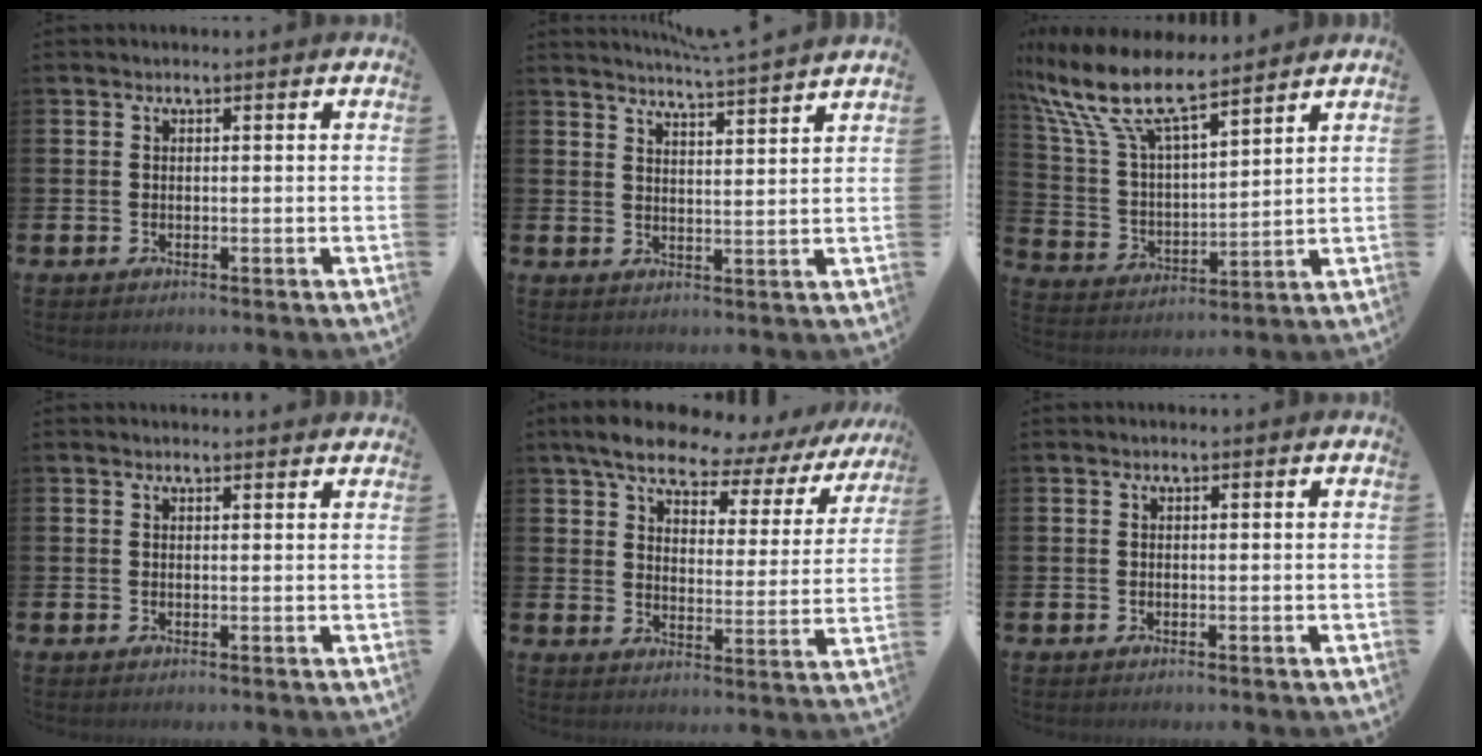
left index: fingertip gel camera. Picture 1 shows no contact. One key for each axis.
{"total": 5.1, "fx": 5.0, "fy": -1.1, "fz": 0.7, "tx": -0.022, "ty": -0.036, "tz": 0.086}
{"total": 11.7, "fx": 9.6, "fy": 2.8, "fz": 6.0, "tx": -0.156, "ty": -0.048, "tz": 0.170}
{"total": 0.9, "fx": 0.9, "fy": 0.0, "fz": 0.1, "tx": 0.009, "ty": -0.006, "tz": 0.014}
{"total": 7.1, "fx": 6.2, "fy": 2.3, "fz": 2.5, "tx": -0.067, "ty": -0.044, "tz": 0.099}
{"total": 0.0}